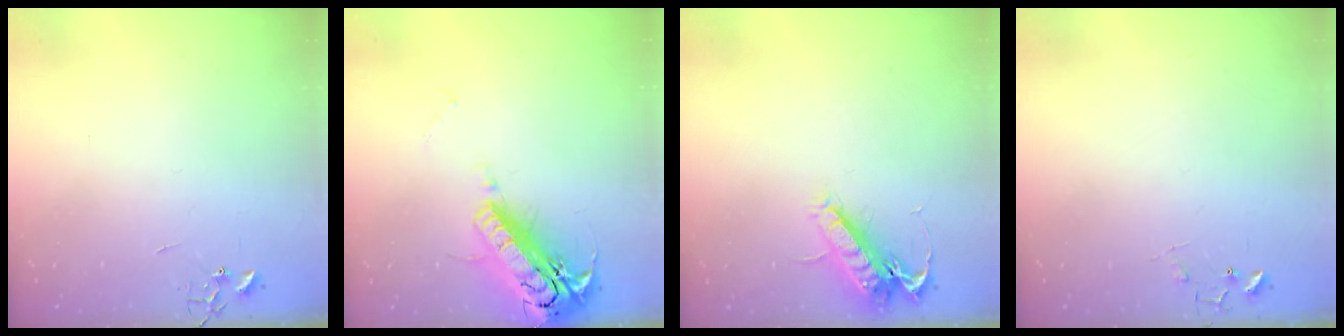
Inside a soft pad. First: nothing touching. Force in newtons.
{"total": 21.3, "press": 20.9, "slide": 4.0}
{"total": 13.8, "press": 13.8, "slide": 1.2}
{"total": 5.7, "press": 5.7, "slide": 0.2}